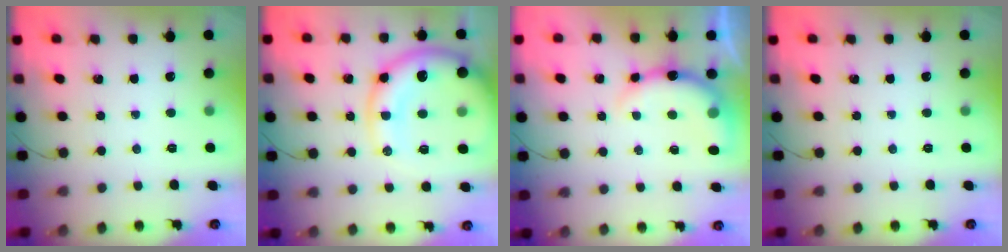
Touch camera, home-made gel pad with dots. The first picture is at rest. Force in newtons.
{"total": 16.7, "press": 16.3, "slide": 3.4}
{"total": 9.7, "press": 9.7, "slide": 0.9}
{"total": 0.0}